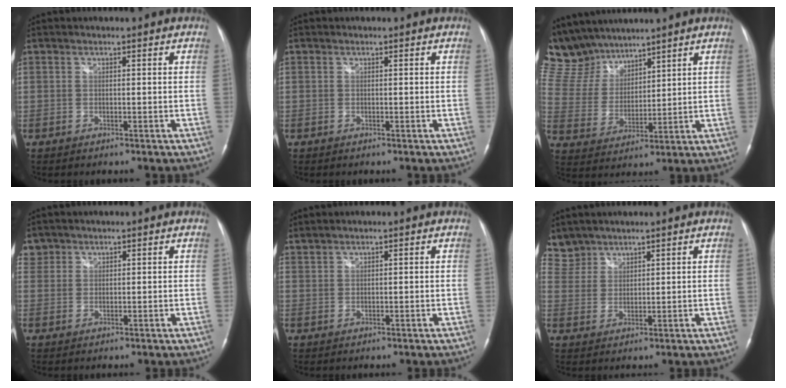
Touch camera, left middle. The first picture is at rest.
{"total": 0.0}
{"total": 12.2, "force": [11.0, 4.4, 2.6], "torque": [-0.070, 0.022, 0.229]}
{"total": 2.1, "force": [1.6, 1.3, -0.3], "torque": [0.013, 0.010, 0.029]}
{"total": 1.6, "force": [1.5, -0.2, 0.4], "torque": [-0.014, 0.016, 0.038]}
{"total": 5.0, "force": [4.4, 2.2, -0.5], "torque": [0.010, 0.011, 0.097]}